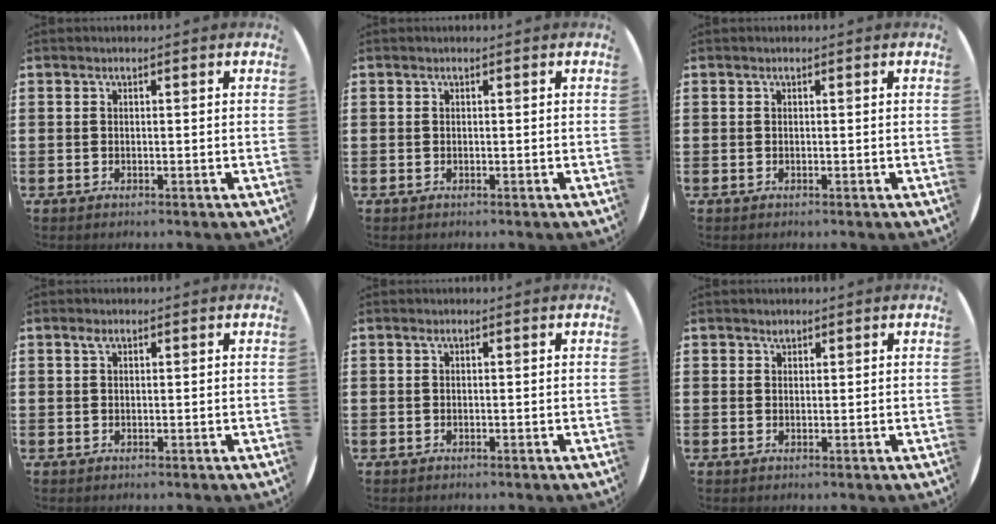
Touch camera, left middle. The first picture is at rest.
{"total": 0.0}
{"total": 0.0}
{"total": 1.0, "force": [0.6, 0.5, 0.6], "torque": [-0.005, 0.001, 0.008]}
{"total": 0.0}
{"total": 1.0, "force": [0.9, 0.5, 0.0], "torque": [0.006, -0.002, 0.016]}